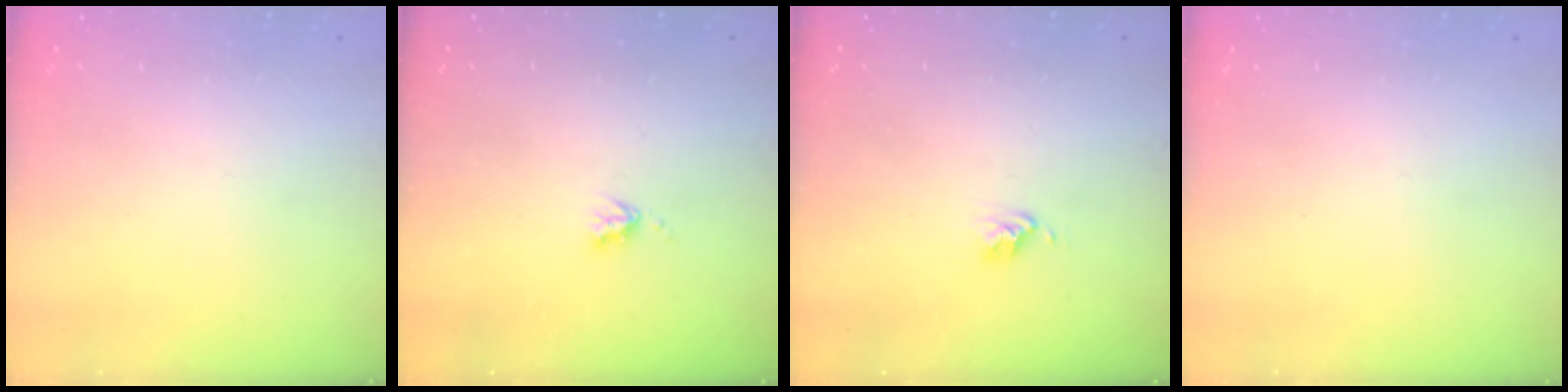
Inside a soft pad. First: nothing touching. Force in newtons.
{"total": 3.3, "press": 3.3, "slide": 0.5}
{"total": 2.7, "press": 2.7, "slide": 0.4}
{"total": 0.0}